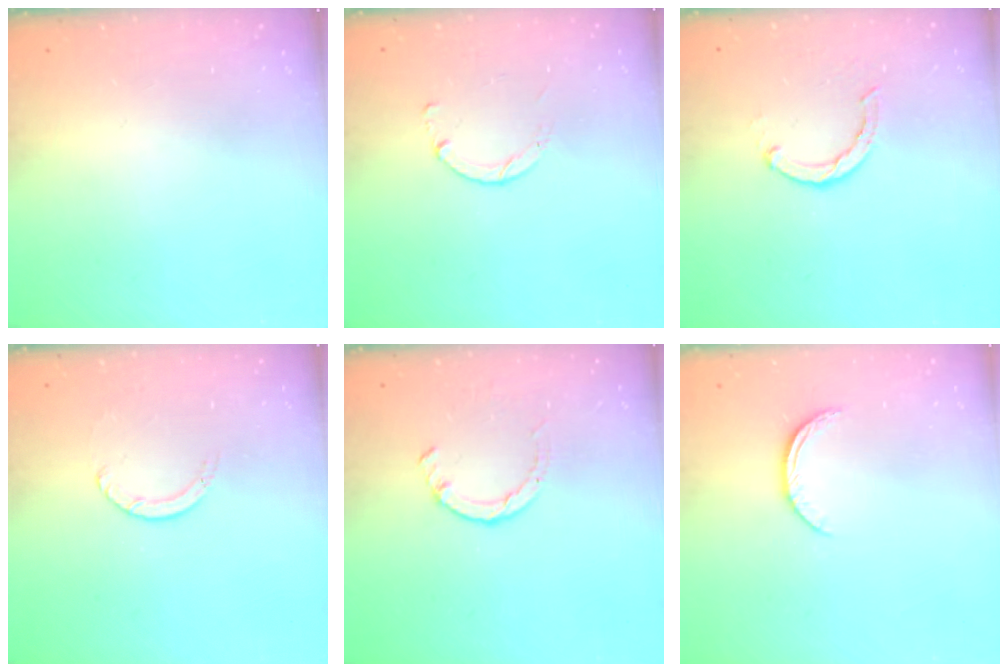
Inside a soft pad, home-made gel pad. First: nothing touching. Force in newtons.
{"total": 1.8, "press": 1.8, "slide": 0.2}
{"total": 2.4, "press": 2.4, "slide": 0.4}
{"total": 1.1, "press": 1.1, "slide": 0.1}
{"total": 1.4, "press": 1.3, "slide": 0.3}
{"total": 6.2, "press": 6.1, "slide": 0.7}